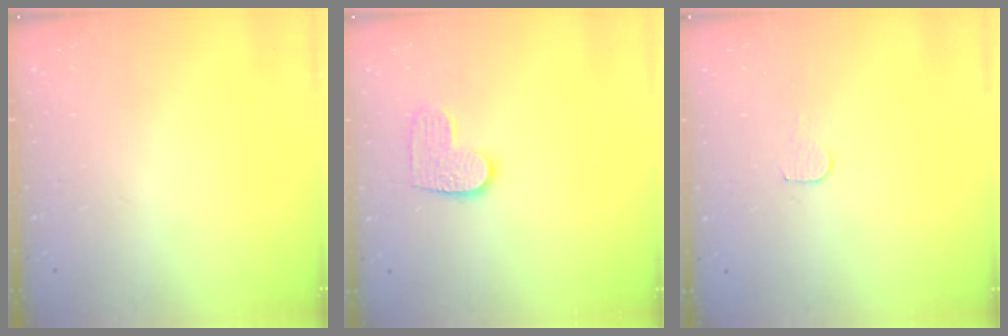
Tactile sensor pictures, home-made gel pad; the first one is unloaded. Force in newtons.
{"total": 7.4, "press": 7.4, "slide": 0.2}
{"total": 3.5, "press": 3.5, "slide": 0.3}